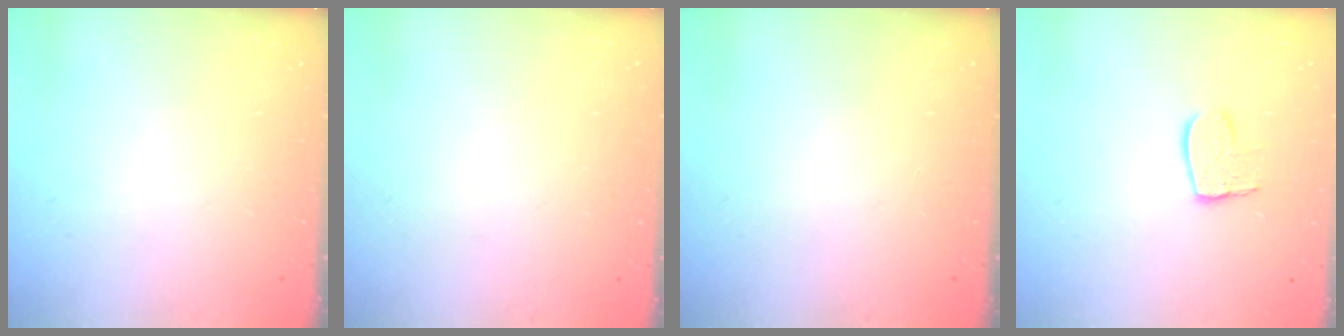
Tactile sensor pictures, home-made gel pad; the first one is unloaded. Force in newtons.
{"total": 0.0}
{"total": 0.0}
{"total": 8.3, "press": 8.3, "slide": 0.7}